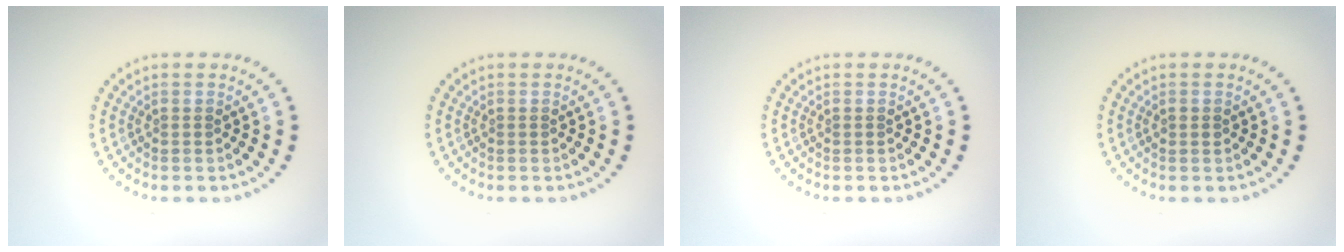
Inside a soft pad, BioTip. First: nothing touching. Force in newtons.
{"total": 0.0}
{"total": 0.0}
{"total": 0.9, "press": 0.9, "slide": 0.3}